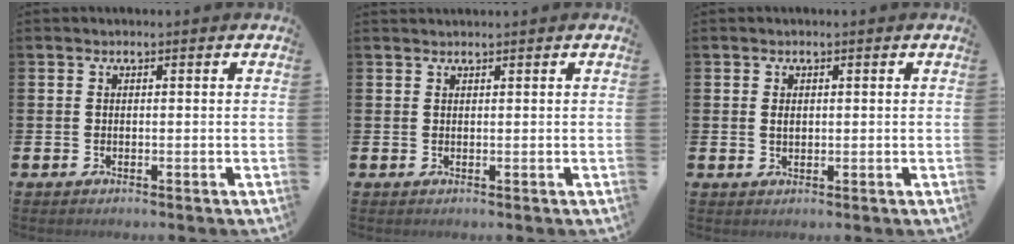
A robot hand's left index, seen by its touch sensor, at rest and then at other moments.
{"total": 0.7, "force": [0.7, -0.1, -0.1], "torque": [0.005, -0.003, 0.013]}
{"total": 1.0, "force": [0.5, 0.6, 0.6], "torque": [-0.001, 0.000, 0.006]}